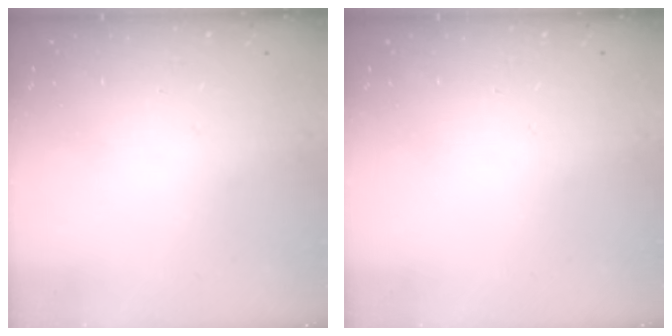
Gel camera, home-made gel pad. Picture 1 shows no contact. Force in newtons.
{"total": 0.0}